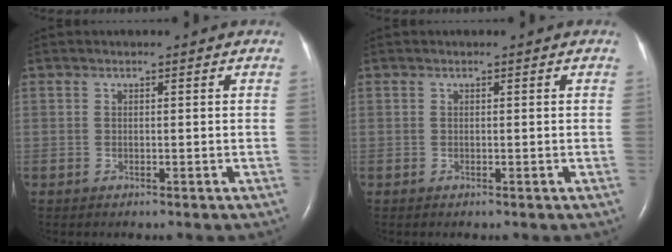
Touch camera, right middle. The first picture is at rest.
{"total": 0.0}